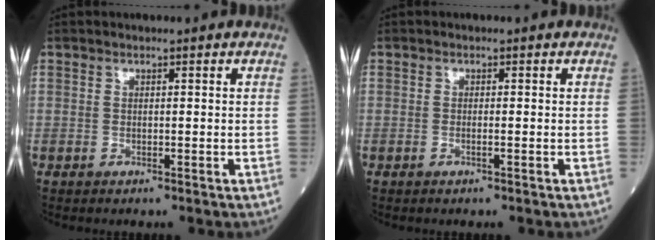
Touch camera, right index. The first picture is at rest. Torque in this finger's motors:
{"motor_torque": [-0.02, -0.07, -0.04, -0.01]}